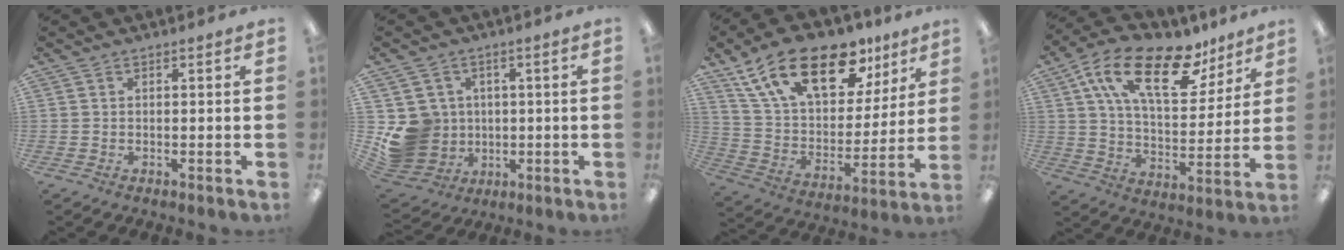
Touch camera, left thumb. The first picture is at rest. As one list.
[{"total": 10.5, "force": [-0.5, 10.1, 2.8], "torque": [-0.079, 0.008, 0.001]}, {"total": 22.1, "force": [13.5, 11.1, 13.5], "torque": [-0.230, -0.065, 0.237]}, {"total": 21.8, "force": [12.4, 10.2, 14.8], "torque": [-0.252, -0.046, 0.212]}]